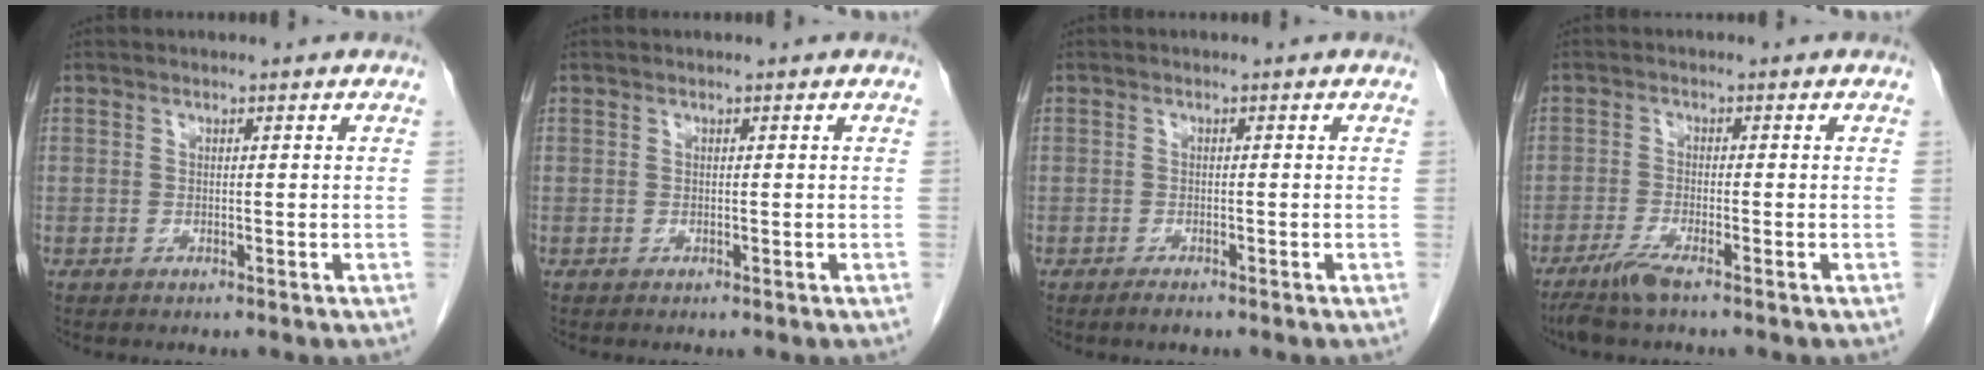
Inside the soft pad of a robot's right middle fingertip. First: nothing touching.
{"total": 0.0}
{"total": 1.2, "force": [-1.0, 0.2, 0.6], "torque": [-0.016, -0.003, -0.015]}
{"total": 3.7, "force": [-2.8, 0.0, 2.5], "torque": [-0.058, -0.010, -0.058]}